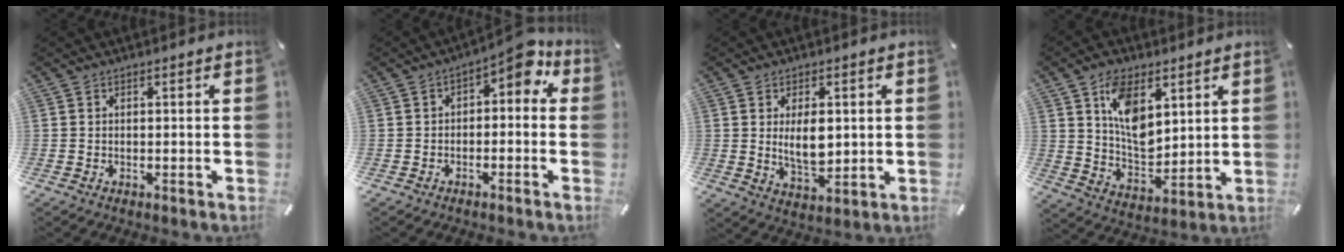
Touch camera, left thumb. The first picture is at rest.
{"total": 5.8, "force": [2.1, 3.2, 4.4], "torque": [-0.060, -0.015, 0.028]}
{"total": 7.8, "force": [1.2, 4.3, 6.3], "torque": [-0.106, -0.010, 0.013]}
{"total": 12.3, "force": [5.5, 7.8, 7.7], "torque": [-0.125, -0.009, 0.103]}